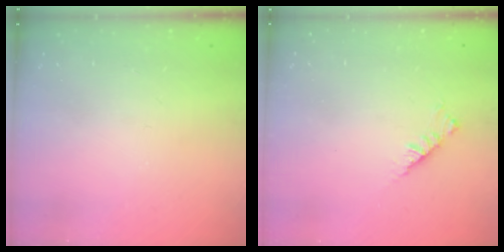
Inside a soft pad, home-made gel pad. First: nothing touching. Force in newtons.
{"total": 2.9, "press": 2.8, "slide": 0.7}